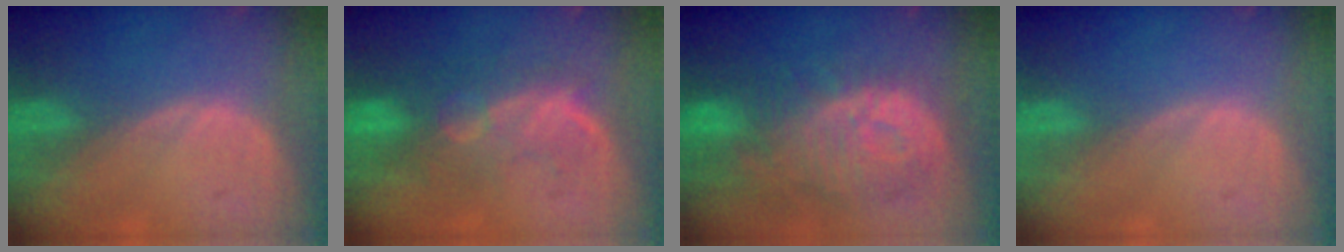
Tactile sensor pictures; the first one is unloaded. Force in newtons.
{"total": 9.6, "press": 8.5, "slide": 4.4}
{"total": 12.0, "press": 10.9, "slide": 5.0}
{"total": 0.0}